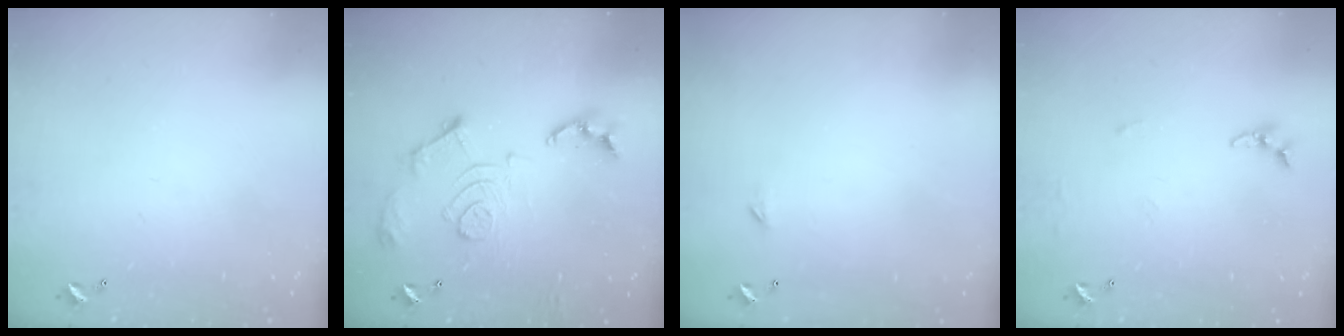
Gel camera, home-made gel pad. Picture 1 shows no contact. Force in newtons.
{"total": 16.8, "press": 16.7, "slide": 1.6}
{"total": 2.3, "press": 2.3, "slide": 0.4}
{"total": 5.2, "press": 5.2, "slide": 0.5}